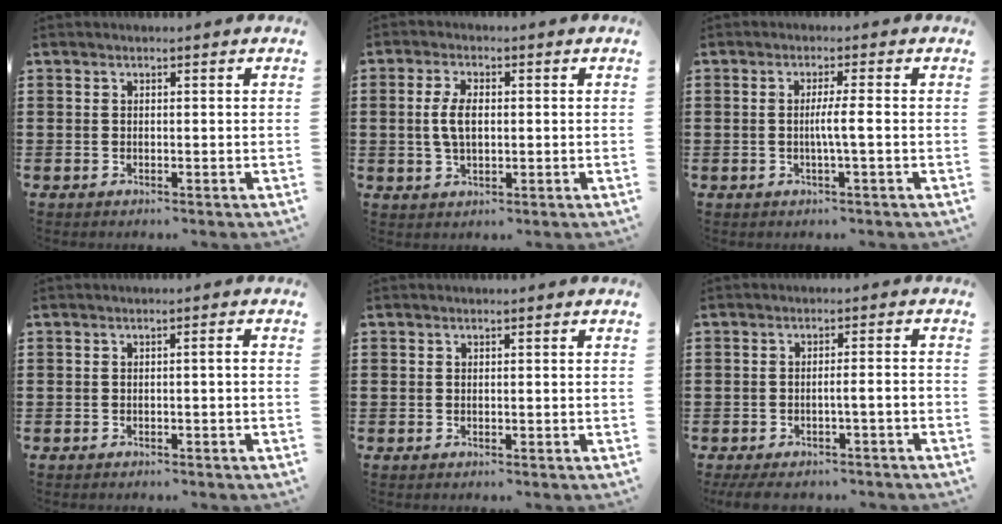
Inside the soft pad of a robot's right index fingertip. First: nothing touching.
{"total": 5.0, "force": [0.3, 2.3, 4.4], "torque": [-0.102, 0.002, -0.001]}
{"total": 3.2, "force": [-0.4, -0.2, 3.1], "torque": [-0.055, -0.007, -0.010]}
{"total": 0.9, "force": [-0.6, 0.0, 0.6], "torque": [-0.011, -0.003, -0.012]}
{"total": 0.0}
{"total": 3.0, "force": [-2.3, 0.0, 1.9], "torque": [-0.031, -0.004, -0.046]}